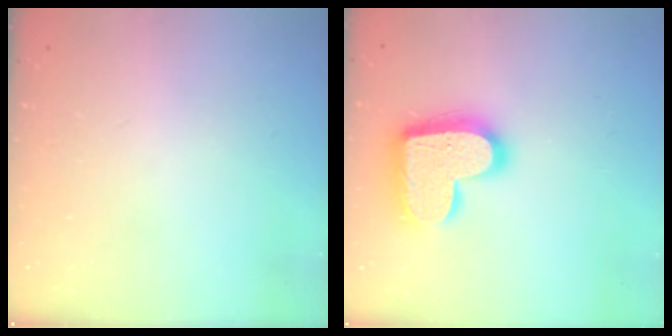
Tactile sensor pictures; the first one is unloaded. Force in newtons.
{"total": 18.7, "press": 18.6, "slide": 1.1}